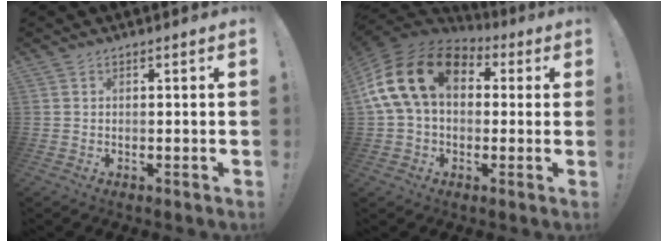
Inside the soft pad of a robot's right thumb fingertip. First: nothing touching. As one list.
[{"total": 19.2, "force": [5.0, 12.7, 13.5], "torque": [-0.258, 0.004, 0.091]}]